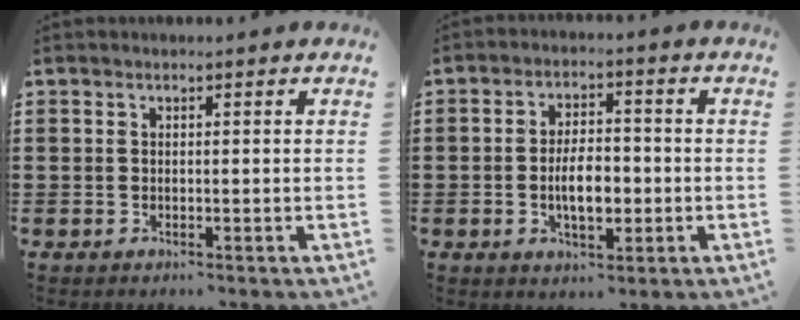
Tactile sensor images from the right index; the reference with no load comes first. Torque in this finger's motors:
{"motor_torque": [1.78, 0.36, 0.81, 0.19]}